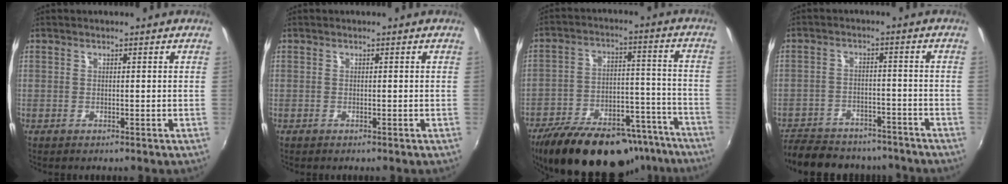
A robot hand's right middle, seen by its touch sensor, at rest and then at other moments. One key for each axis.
{"total": 0.0}
{"total": 28.3, "fx": -22.2, "fy": 11.4, "fz": 13.4, "tx": -0.243, "ty": 0.011, "tz": -0.296}
{"total": 18.5, "fx": -15.6, "fy": 7.3, "fz": 6.8, "tx": -0.159, "ty": 0.006, "tz": -0.217}